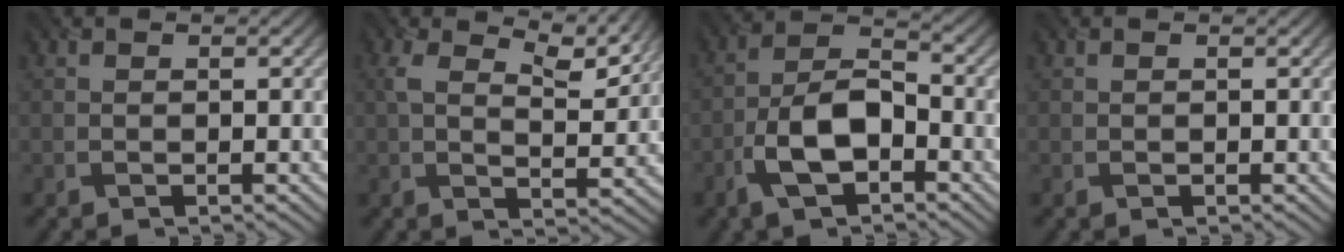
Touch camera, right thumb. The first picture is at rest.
{"total": 7.3, "force": [4.4, 2.9, 5.0], "torque": [-0.098, -0.003, 0.081]}
{"total": 8.4, "force": [-3.5, 4.2, 6.4], "torque": [-0.126, 0.003, -0.074]}
{"total": 0.0}